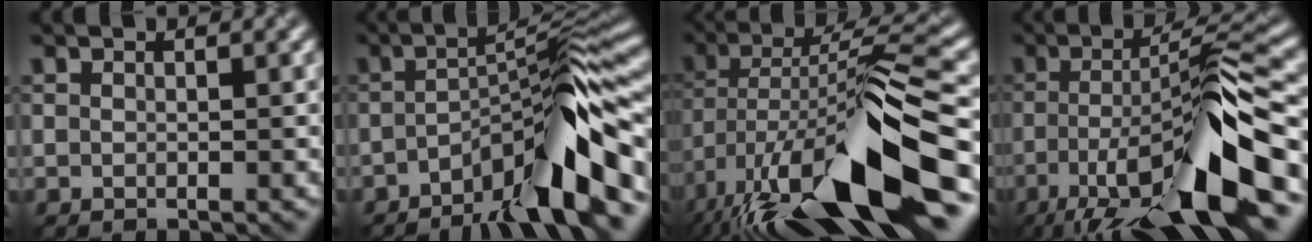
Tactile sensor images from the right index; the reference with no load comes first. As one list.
[{"total": 10.1, "force": [-5.4, 1.7, 8.3], "torque": [-0.115, 0.019, -0.100]}, {"total": 16.6, "force": [-7.3, 4.2, 14.3], "torque": [-0.256, 0.003, -0.126]}, {"total": 14.5, "force": [-6.0, 3.2, 12.8], "torque": [-0.205, 0.000, -0.103]}]